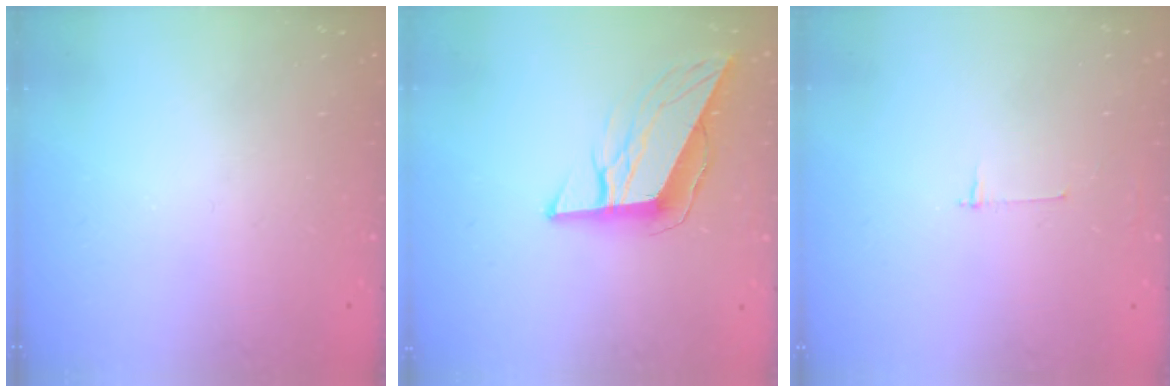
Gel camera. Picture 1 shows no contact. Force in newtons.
{"total": 10.5, "press": 10.2, "slide": 2.4}
{"total": 2.7, "press": 2.7, "slide": 0.3}